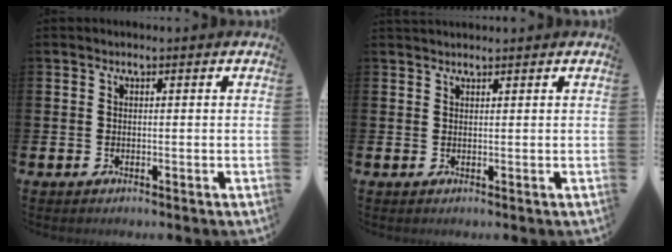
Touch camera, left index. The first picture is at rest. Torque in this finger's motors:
{"motor_torque": [0.21, -0.23, 0.04, 0.02]}